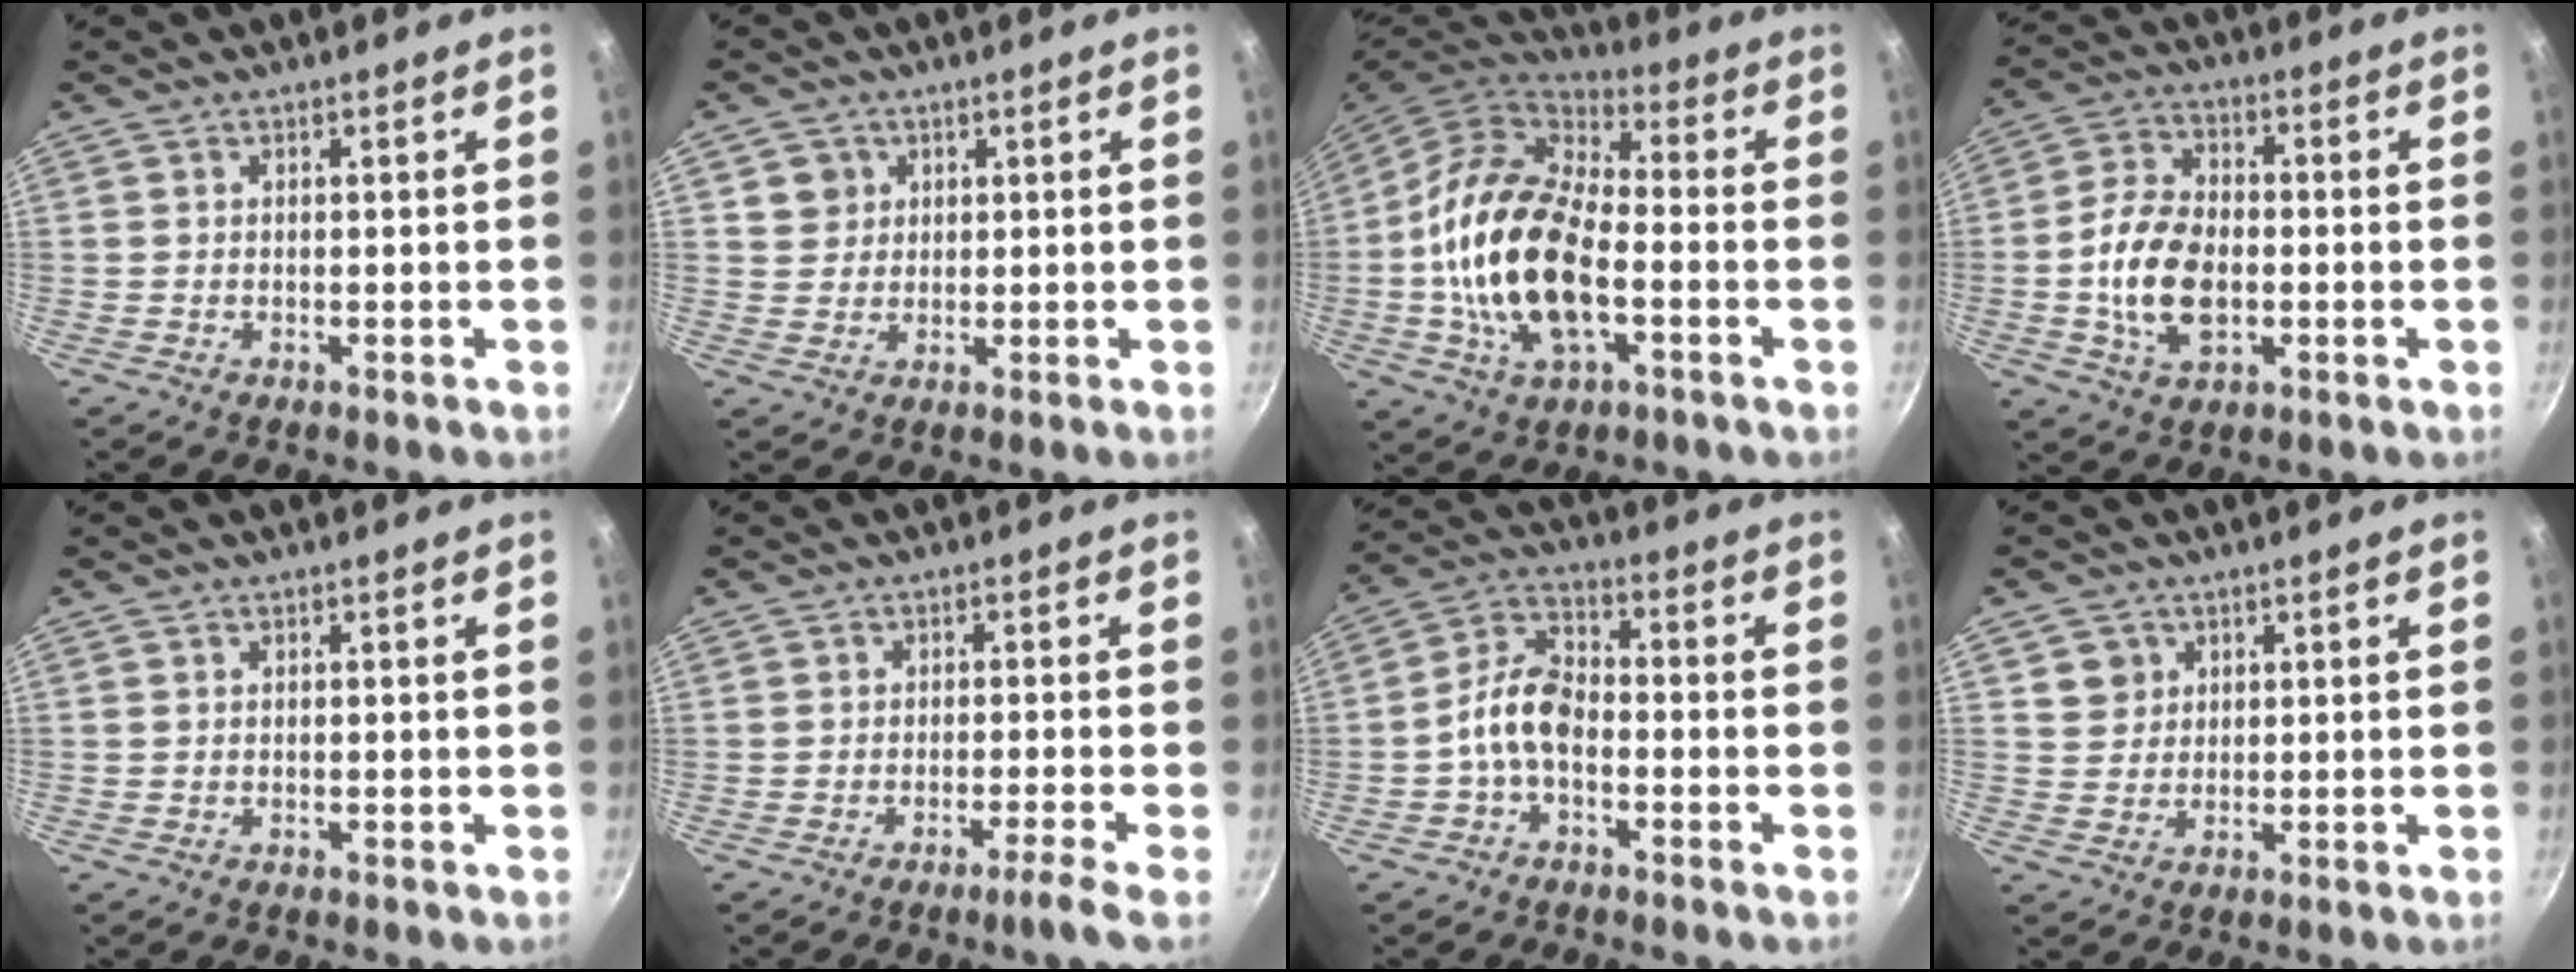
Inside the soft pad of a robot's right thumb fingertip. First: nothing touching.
{"total": 3.9, "force": [1.4, 3.6, 0.6], "torque": [0.016, 0.006, 0.022]}
{"total": 20.5, "force": [-2.9, 11.0, 17.0], "torque": [-0.314, 0.028, -0.065]}
{"total": 12.6, "force": [-1.8, 7.8, 9.7], "torque": [-0.173, 0.018, -0.040]}
{"total": 0.0}
{"total": 3.4, "force": [-2.2, -0.8, 2.5], "torque": [-0.051, 0.013, -0.035]}
{"total": 7.9, "force": [-2.6, 4.5, 6.0], "torque": [-0.106, 0.043, -0.062]}
{"total": 3.9, "force": [1.5, 3.5, 0.6], "torque": [0.015, 0.005, 0.026]}